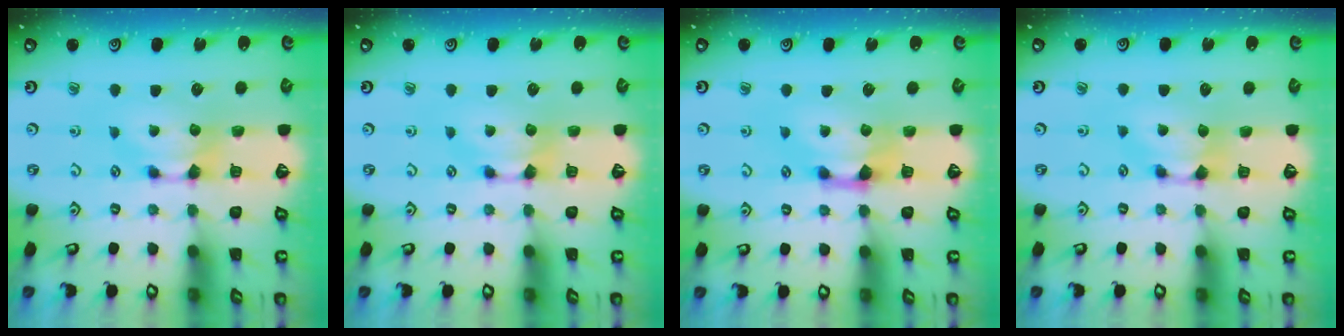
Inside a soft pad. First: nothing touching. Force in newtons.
{"total": 0.0}
{"total": 1.5, "press": 0.5, "slide": 1.4}
{"total": 0.6, "press": 0.2, "slide": 0.5}